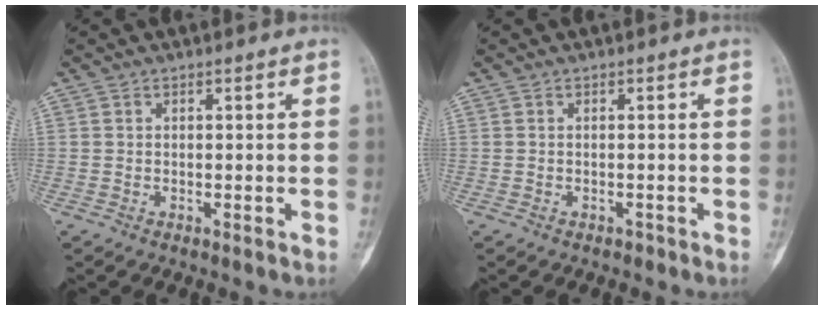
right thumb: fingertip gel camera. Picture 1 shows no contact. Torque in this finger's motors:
{"motor_torque": [0.36, -0.24, 0.18, 0.01, -0.02]}